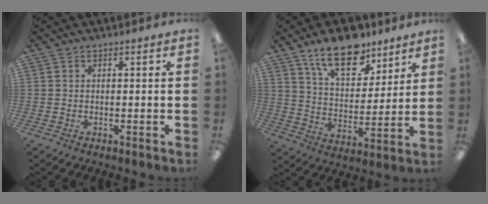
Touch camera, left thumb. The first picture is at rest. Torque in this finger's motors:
{"motor_torque": [2.23, 1.30, 1.37, -1.40, 0.39]}